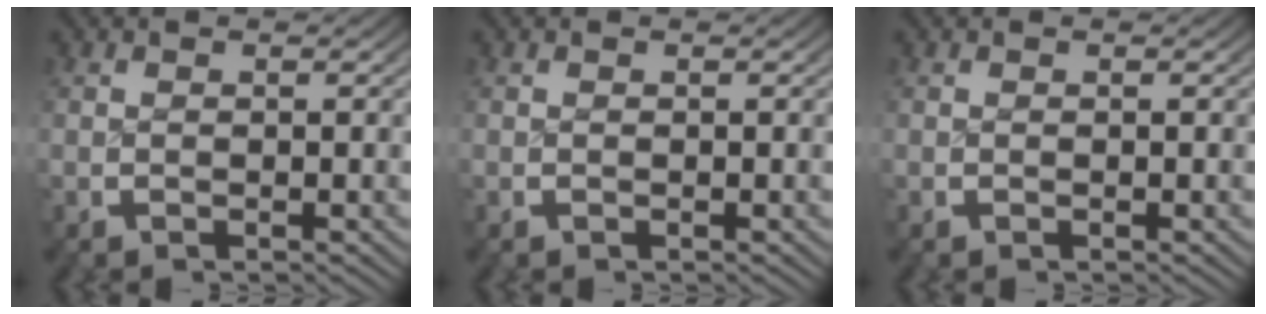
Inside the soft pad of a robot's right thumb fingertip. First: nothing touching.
{"total": 0.0}
{"total": 0.0}